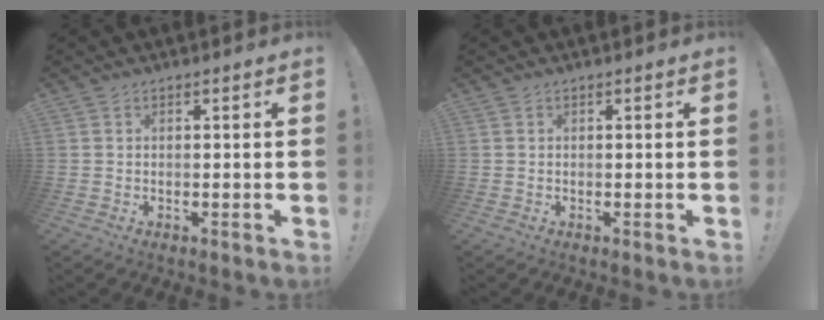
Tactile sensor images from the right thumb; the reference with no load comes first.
{"total": 0.0}